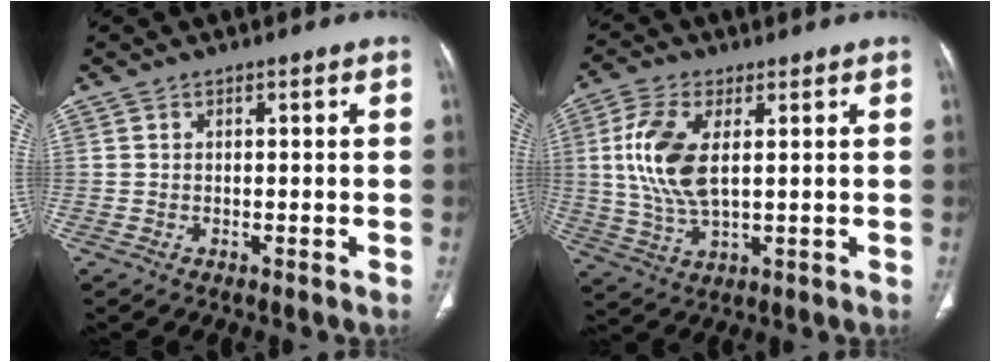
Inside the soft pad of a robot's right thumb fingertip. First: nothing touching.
{"total": 11.5, "force": [2.1, 5.5, 9.9], "torque": [-0.220, -0.007, 0.046]}